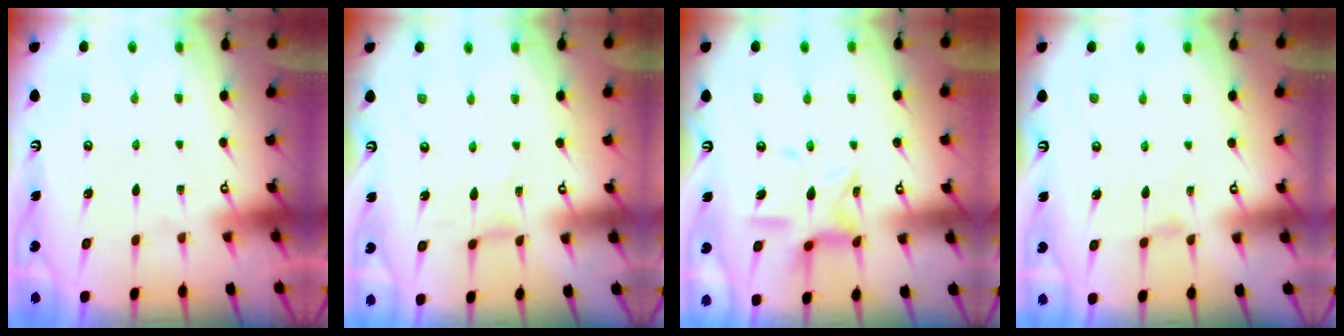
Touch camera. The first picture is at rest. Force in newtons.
{"total": 0.6, "press": 0.6, "slide": 0.1}
{"total": 11.8, "press": 11.8, "slide": 1.1}
{"total": 1.4, "press": 1.4, "slide": 0.4}